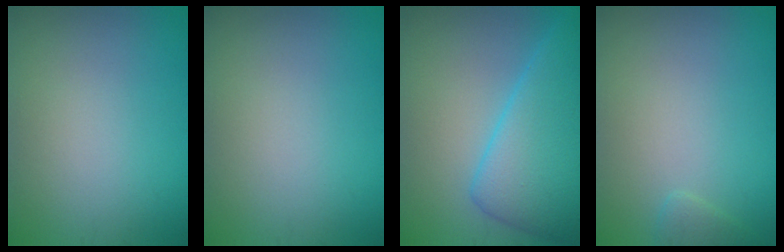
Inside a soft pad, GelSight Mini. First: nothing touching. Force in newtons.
{"total": 0.0}
{"total": 7.5, "press": 7.5, "slide": 0.3}
{"total": 0.9, "press": 0.9, "slide": 0.1}